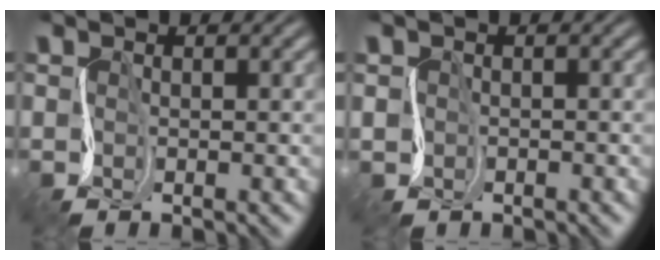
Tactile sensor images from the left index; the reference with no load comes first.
{"total": 1.0, "force": [-0.2, 0.8, 0.6], "torque": [-0.014, -0.004, -0.004]}